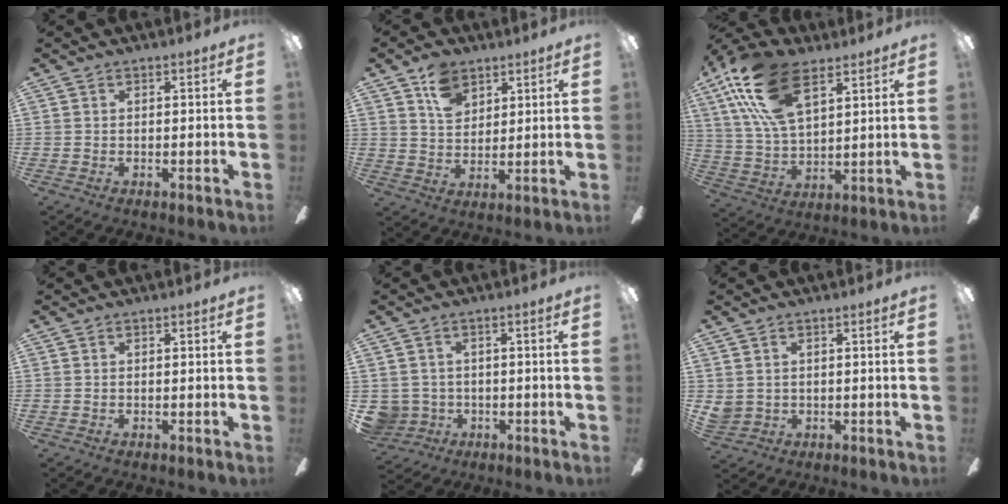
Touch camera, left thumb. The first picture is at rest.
{"total": 8.3, "force": [5.1, 5.5, 3.6], "torque": [-0.064, -0.005, 0.094]}
{"total": 19.9, "force": [10.4, 9.9, 13.8], "torque": [-0.292, -0.023, 0.182]}
{"total": 0.0}
{"total": 4.7, "force": [-0.5, 4.6, 0.5], "torque": [-0.034, 0.004, -0.007]}
{"total": 2.3, "force": [0.7, 2.1, 0.5], "torque": [-0.015, 0.004, 0.014]}